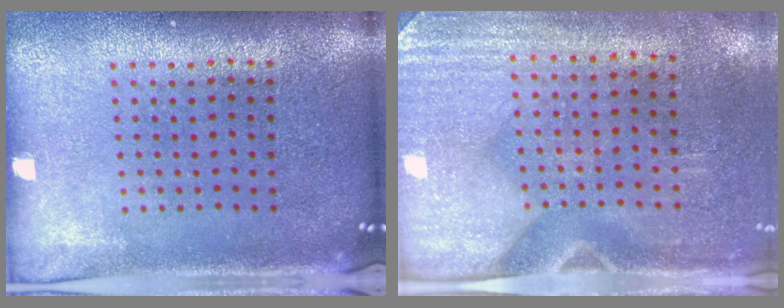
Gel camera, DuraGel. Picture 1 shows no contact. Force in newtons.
{"total": 3.0, "press": 2.6, "slide": 1.5}